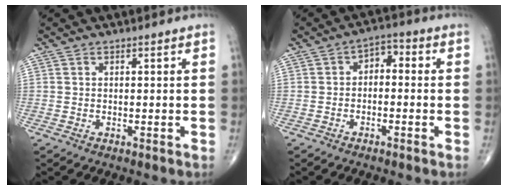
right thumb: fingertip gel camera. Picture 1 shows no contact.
{"total": 4.0, "force": [-0.5, 2.6, 3.0], "torque": [-0.030, 0.028, -0.021]}